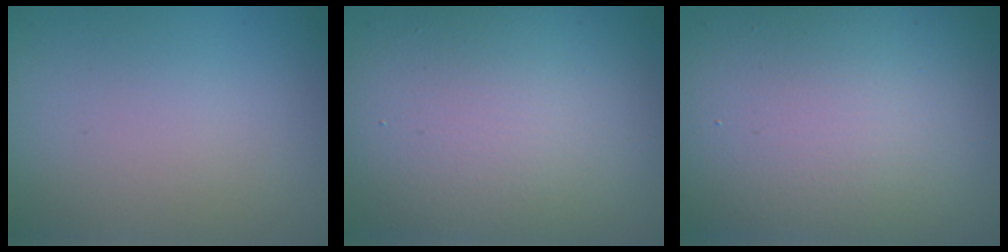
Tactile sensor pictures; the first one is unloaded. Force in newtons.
{"total": 11.0, "press": 11.0, "slide": 0.2}
{"total": 14.6, "press": 14.6, "slide": 0.3}